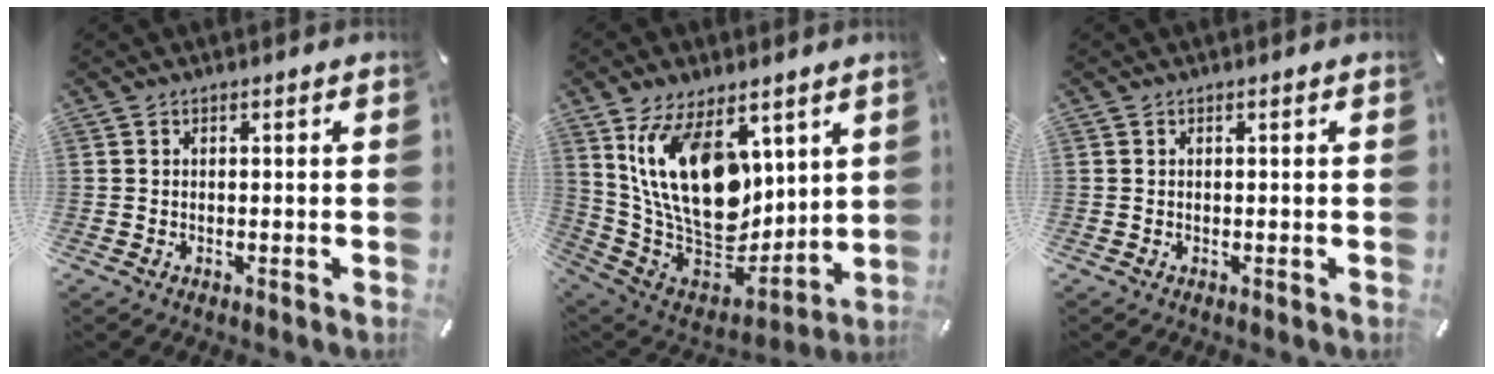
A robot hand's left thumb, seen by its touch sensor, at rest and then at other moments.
{"total": 19.9, "force": [7.5, 12.0, 13.9], "torque": [-0.285, -0.052, 0.137]}
{"total": 0.0}